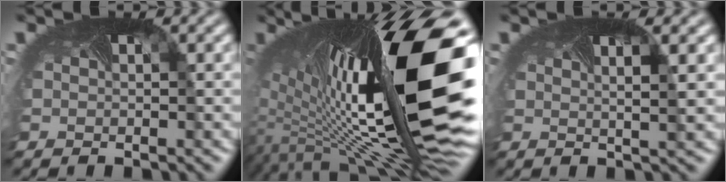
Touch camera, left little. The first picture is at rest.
{"total": 17.2, "force": [2.3, 5.6, 16.1], "torque": [-0.280, -0.004, 0.035]}
{"total": 2.0, "force": [0.4, 0.3, 1.9], "torque": [-0.029, -0.008, 0.001]}